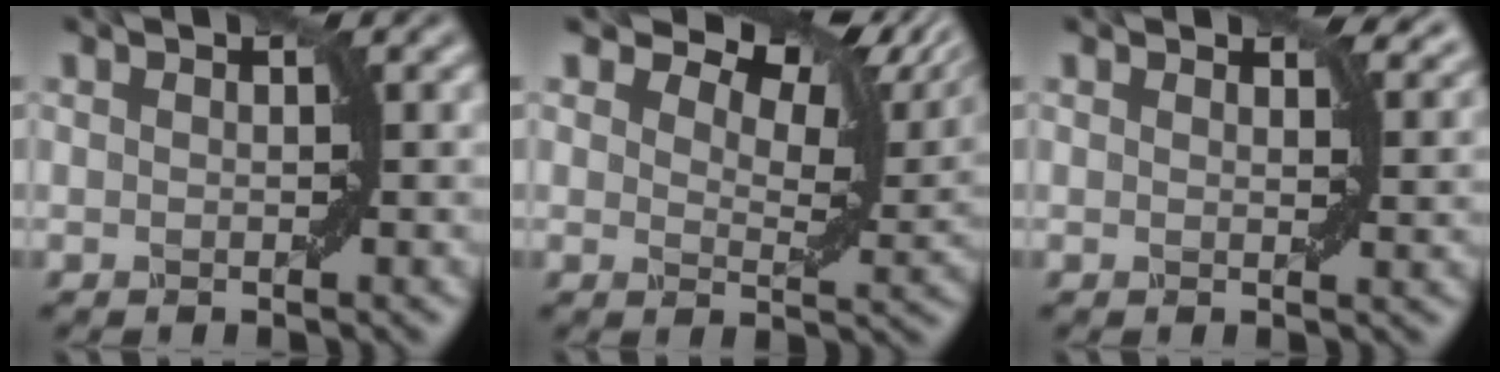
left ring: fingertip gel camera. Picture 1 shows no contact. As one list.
[{"total": 9.3, "force": [6.8, 3.8, 4.9], "torque": [-0.080, 0.004, 0.104]}, {"total": 2.6, "force": [2.2, 0.9, 1.0], "torque": [-0.019, -0.001, 0.028]}]